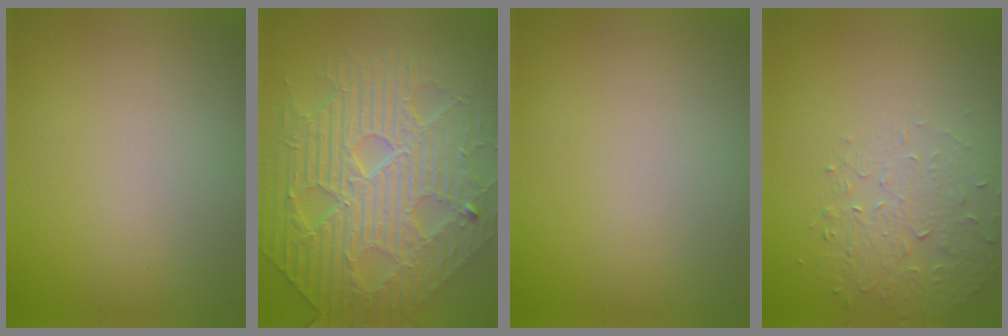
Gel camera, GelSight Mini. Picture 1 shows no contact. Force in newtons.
{"total": 8.4, "press": 6.9, "slide": 4.9}
{"total": 0.0}
{"total": 1.9, "press": 1.5, "slide": 1.1}